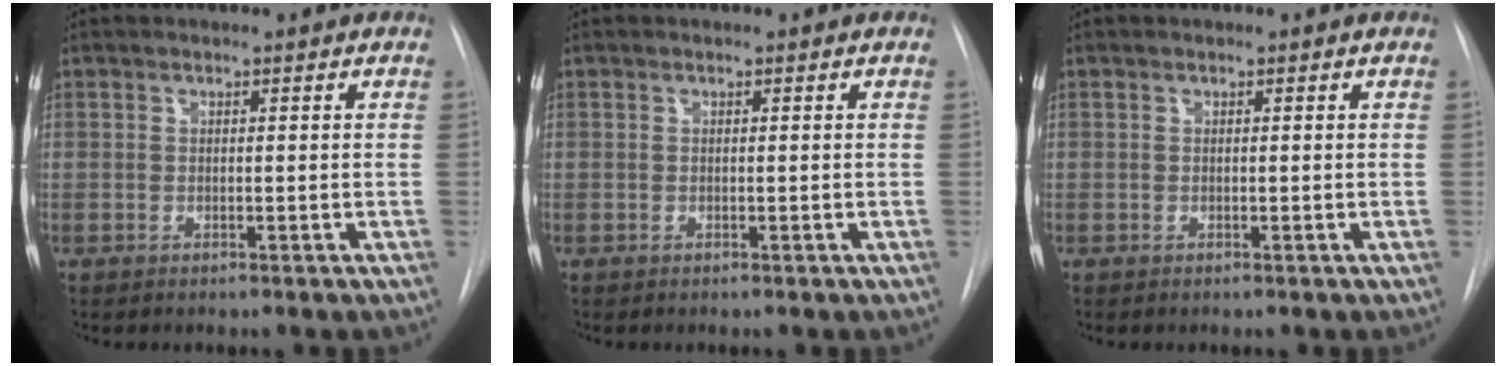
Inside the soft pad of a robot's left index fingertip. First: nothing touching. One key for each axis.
{"total": 0.0}
{"total": 0.0}